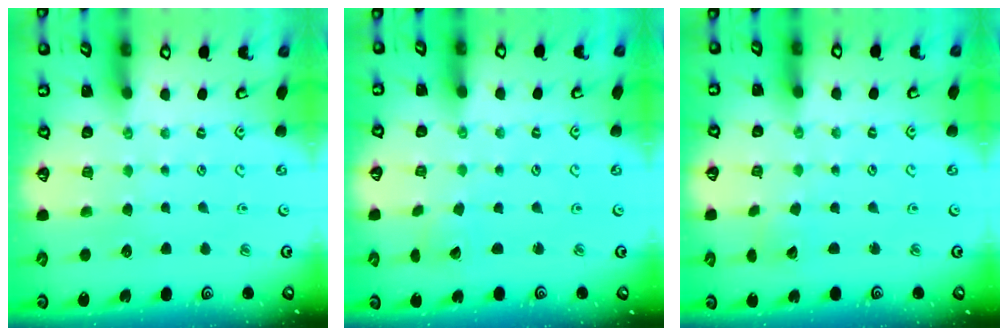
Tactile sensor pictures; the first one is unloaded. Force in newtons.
{"total": 1.6, "press": 1.6, "slide": 0.1}
{"total": 2.7, "press": 2.7, "slide": 0.2}